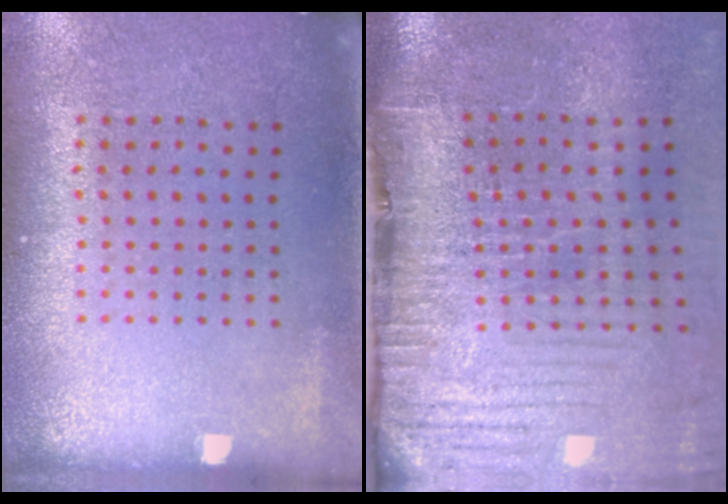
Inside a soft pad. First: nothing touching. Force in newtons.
{"total": 4.7, "press": 3.8, "slide": 2.8}